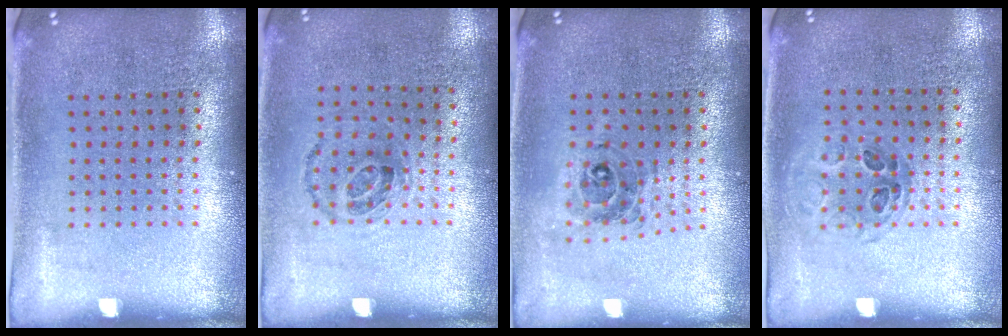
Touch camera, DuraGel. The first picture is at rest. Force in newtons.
{"total": 1.0, "press": 0.7, "slide": 0.7}
{"total": 0.6, "press": 0.6, "slide": 0.2}
{"total": 0.9, "press": 0.7, "slide": 0.5}